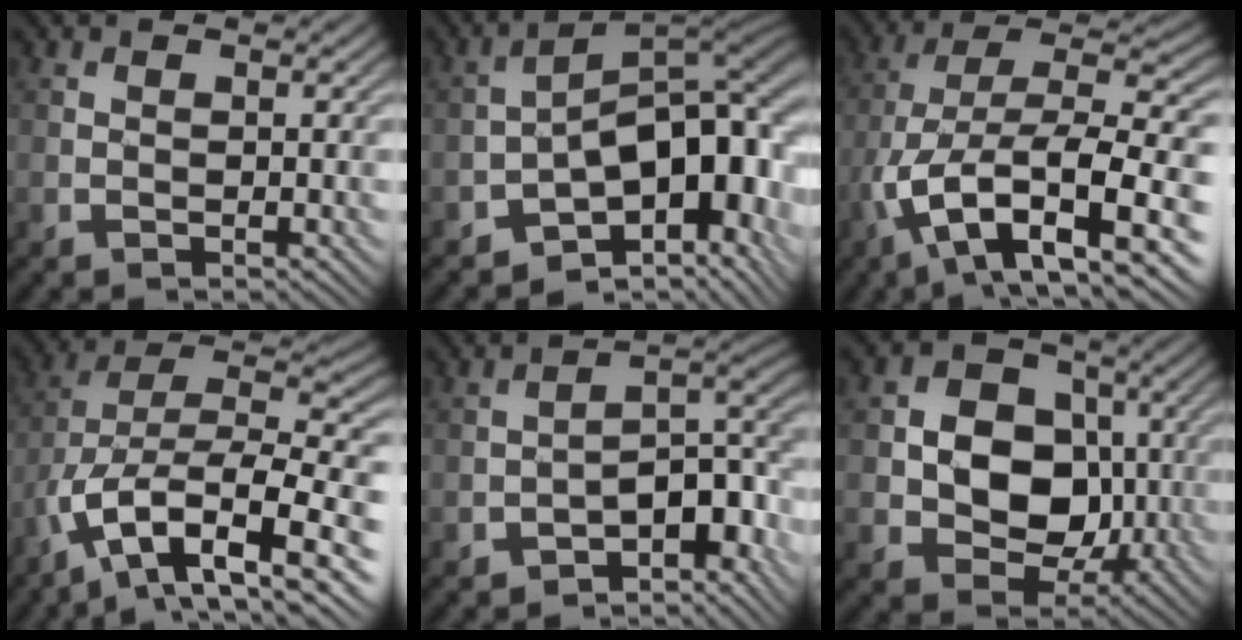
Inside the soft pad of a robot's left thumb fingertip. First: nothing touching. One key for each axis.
{"total": 12.3, "fx": -4.5, "fy": 6.7, "fz": 9.3, "tx": -0.122, "ty": -0.008, "tz": -0.073}
{"total": 14.3, "fx": -4.6, "fy": 6.7, "fz": 11.8, "tx": -0.228, "ty": -0.002, "tz": -0.085}
{"total": 14.4, "fx": -6.2, "fy": 6.1, "fz": 11.5, "tx": -0.209, "ty": -0.005, "tz": -0.123}
{"total": 8.8, "fx": -5.2, "fy": 3.8, "fz": 6.0, "tx": -0.072, "ty": -0.010, "tz": -0.087}
{"total": 10.0, "fx": -0.4, "fy": 8.2, "fz": 5.7, "tx": -0.109, "ty": -0.005, "tz": -0.027}